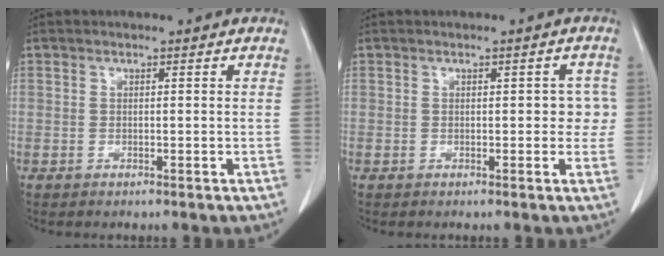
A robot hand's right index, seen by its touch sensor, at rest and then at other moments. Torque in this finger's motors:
{"motor_torque": [0.28, -0.14, 0.10, 0.03]}